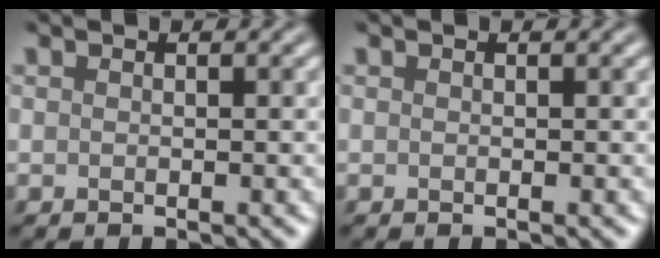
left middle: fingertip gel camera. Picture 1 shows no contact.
{"total": 0.0}